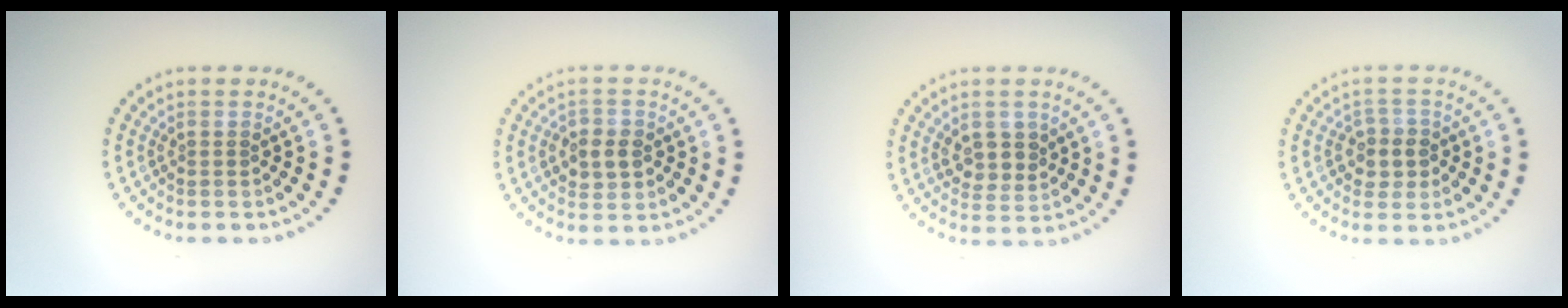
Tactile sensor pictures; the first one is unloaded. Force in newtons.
{"total": 2.8, "press": 2.7, "slide": 0.3}
{"total": 2.9, "press": 2.8, "slide": 0.9}
{"total": 2.6, "press": 2.4, "slide": 1.0}